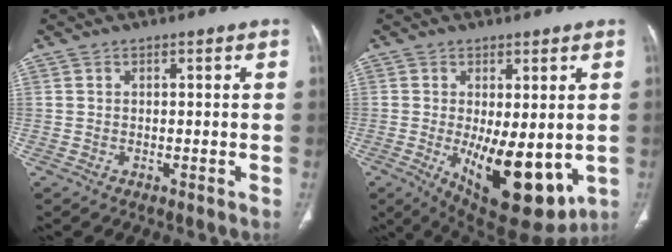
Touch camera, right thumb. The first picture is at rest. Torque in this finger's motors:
{"motor_torque": [1.19, 3.09, 0.34, -0.18, 0.44]}